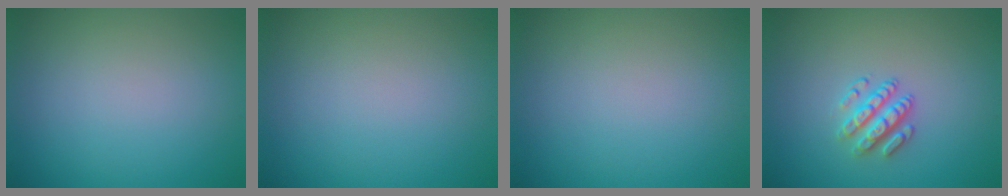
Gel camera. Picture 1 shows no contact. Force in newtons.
{"total": 0.0}
{"total": 0.0}
{"total": 2.7, "press": 2.5, "slide": 1.2}